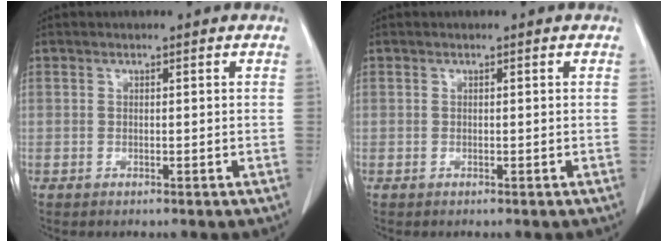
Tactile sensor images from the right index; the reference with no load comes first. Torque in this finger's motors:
{"motor_torque": [0.02, 0.01, -0.06, 0.00]}